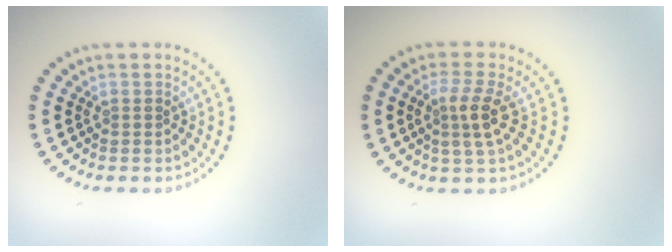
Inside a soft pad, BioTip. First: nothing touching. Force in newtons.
{"total": 2.7, "press": 2.3, "slide": 1.4}